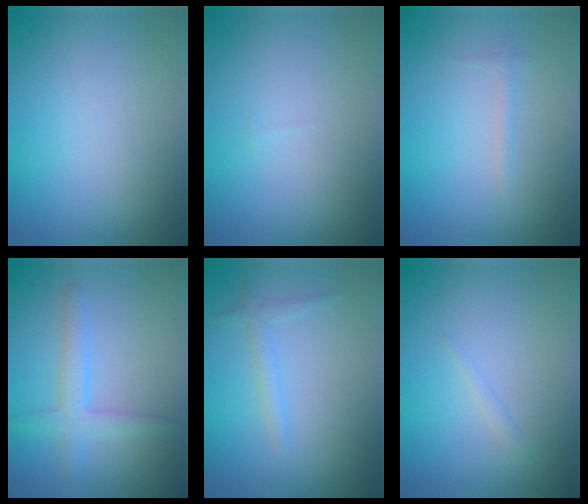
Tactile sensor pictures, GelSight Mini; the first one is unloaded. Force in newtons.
{"total": 0.0}
{"total": 0.7, "press": 0.7, "slide": 0.1}
{"total": 2.6, "press": 2.6, "slide": 0.1}
{"total": 1.3, "press": 1.3, "slide": 0.1}
{"total": 0.6, "press": 0.6, "slide": 0.1}